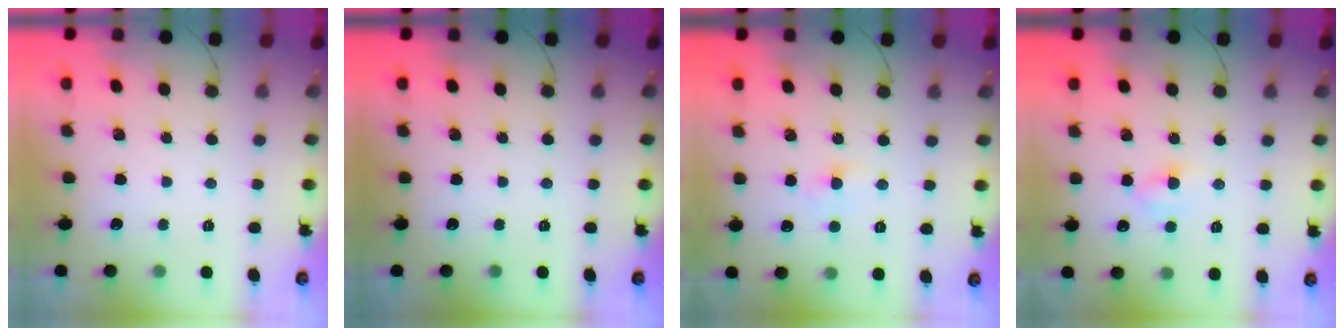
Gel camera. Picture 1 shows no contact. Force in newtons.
{"total": 0.0}
{"total": 2.4, "press": 2.2, "slide": 0.9}
{"total": 4.6, "press": 4.4, "slide": 1.3}